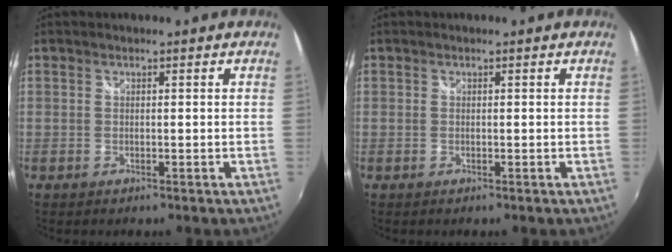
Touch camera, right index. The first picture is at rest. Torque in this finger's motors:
{"motor_torque": [0.10, 0.03, 0.02, 0.00]}